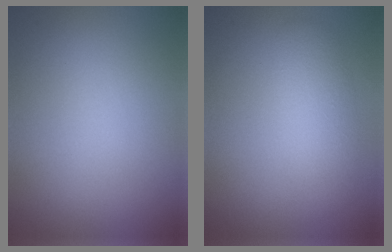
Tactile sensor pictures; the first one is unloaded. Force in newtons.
{"total": 3.2, "press": 3.2, "slide": 0.1}